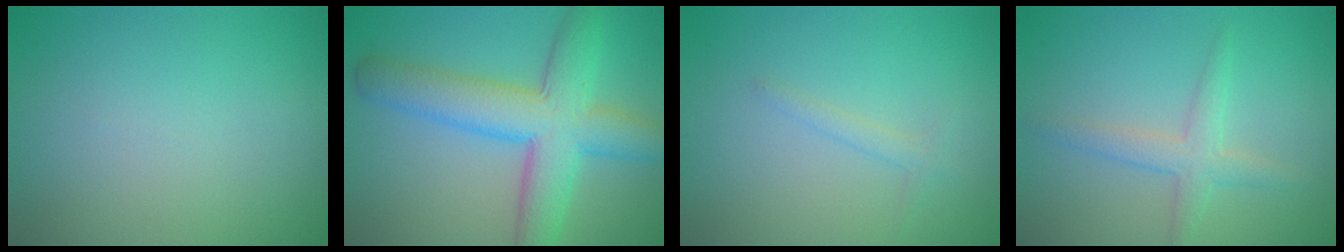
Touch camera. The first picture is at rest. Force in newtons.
{"total": 7.9, "press": 7.9, "slide": 0.2}
{"total": 1.0, "press": 1.0, "slide": 0.0}
{"total": 2.5, "press": 2.5, "slide": 0.0}